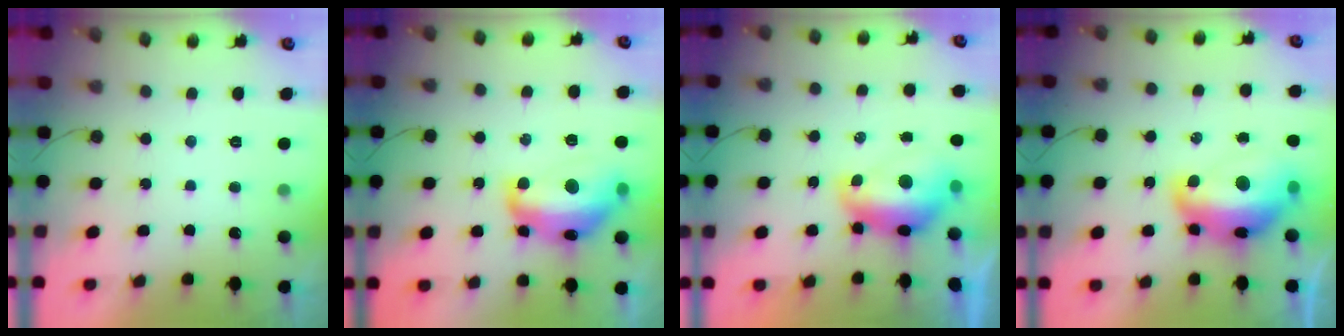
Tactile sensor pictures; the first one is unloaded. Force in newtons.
{"total": 15.6, "press": 15.6, "slide": 0.9}
{"total": 10.1, "press": 10.0, "slide": 1.4}
{"total": 18.6, "press": 18.6, "slide": 1.6}